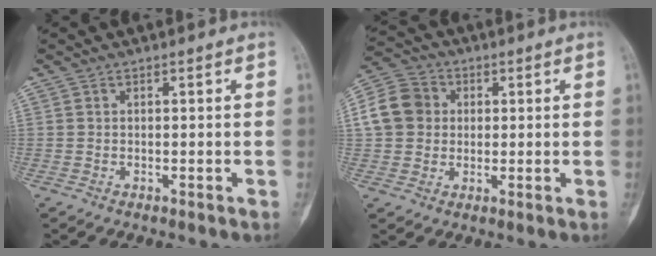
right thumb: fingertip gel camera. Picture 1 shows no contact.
{"total": 9.5, "force": [1.1, 8.4, 4.4], "torque": [-0.072, 0.016, 0.009]}